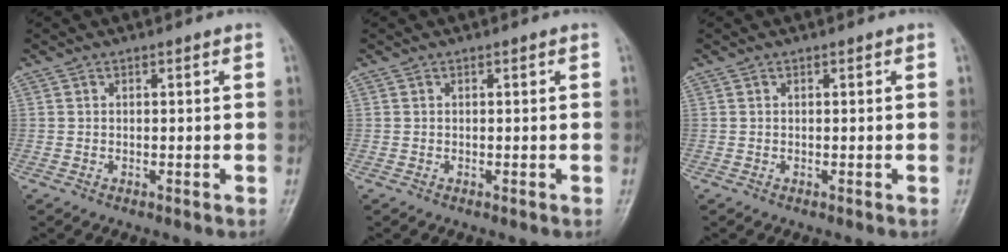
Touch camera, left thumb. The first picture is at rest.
{"total": 0.0}
{"total": 0.0}